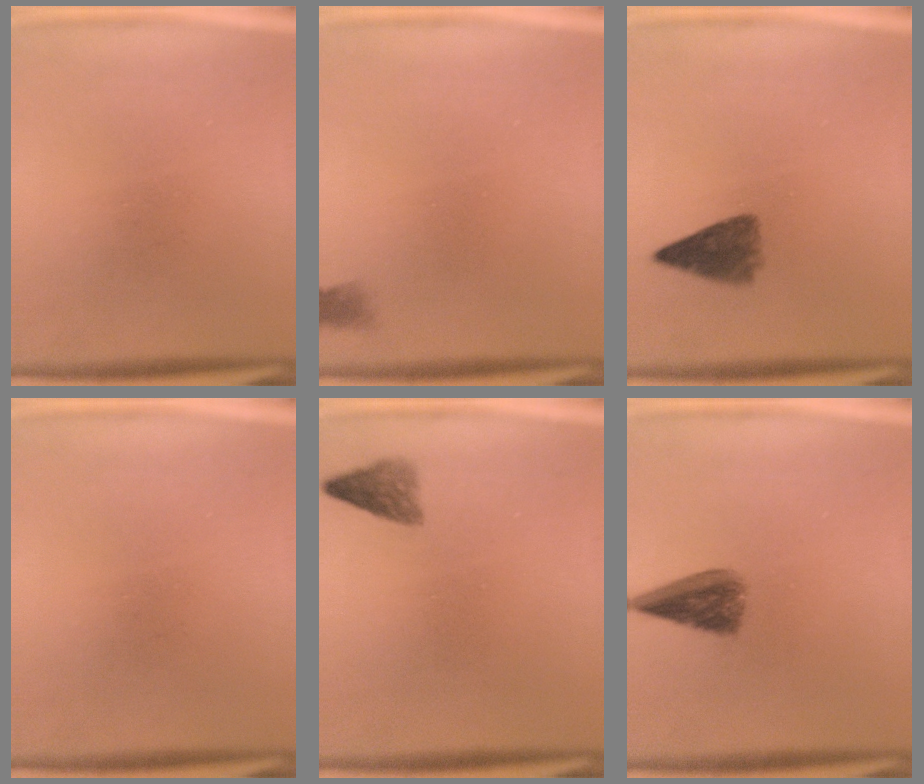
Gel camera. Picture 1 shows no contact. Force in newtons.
{"total": 1.1}
{"total": 4.2}
{"total": 0.0}
{"total": 2.3}
{"total": 5.4}